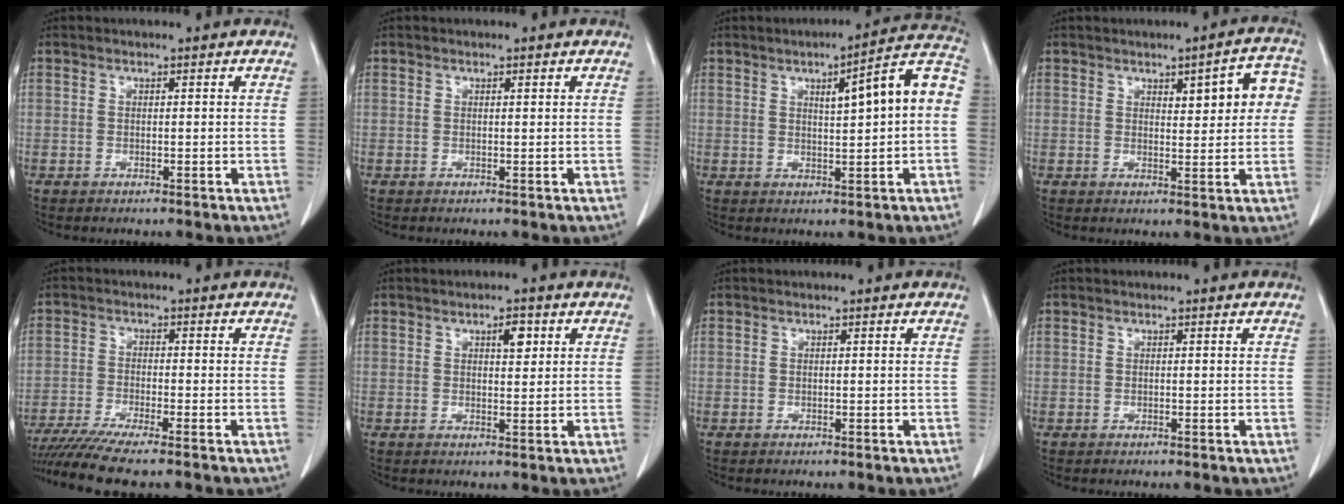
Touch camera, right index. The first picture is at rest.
{"total": 0.0}
{"total": 10.3, "force": [1.4, 0.8, 10.2], "torque": [-0.137, 0.026, 0.017]}
{"total": 7.2, "force": [2.0, 2.3, 6.6], "torque": [-0.074, 0.019, 0.023]}
{"total": 9.4, "force": [-8.0, -0.7, 4.8], "torque": [-0.072, -0.020, -0.131]}
{"total": 2.8, "force": [1.2, 1.0, 2.2], "torque": [-0.035, -0.001, 0.019]}
{"total": 0.0}
{"total": 0.0}